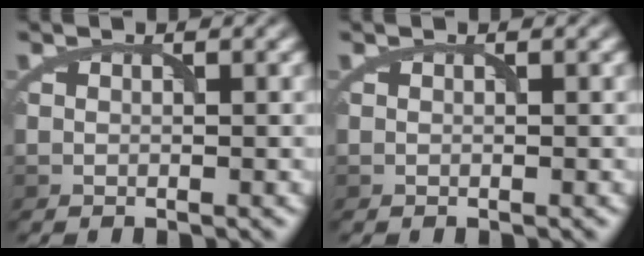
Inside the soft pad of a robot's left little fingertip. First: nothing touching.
{"total": 0.0}